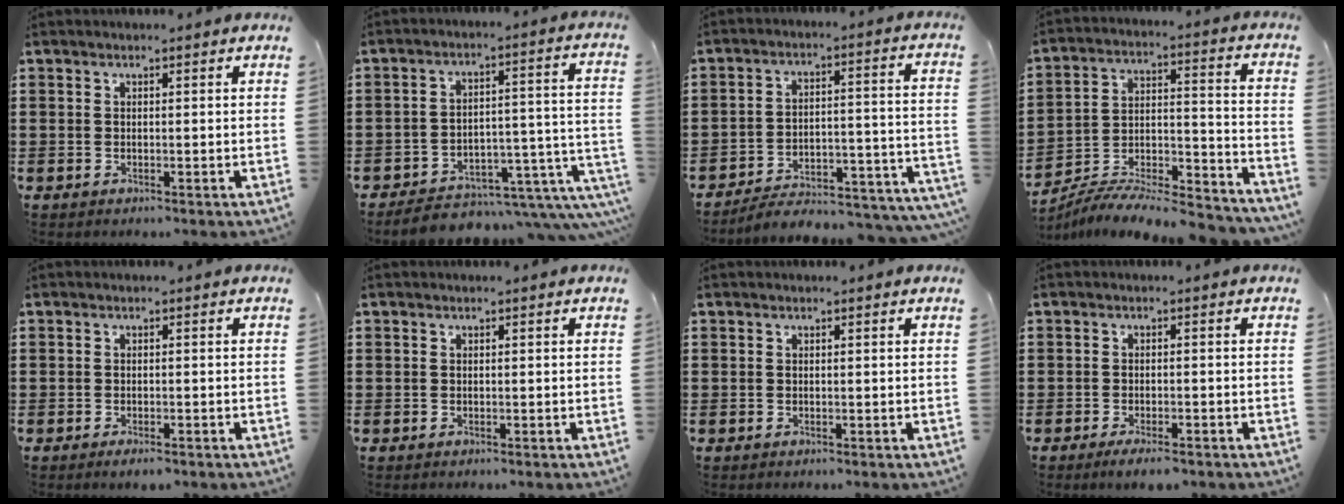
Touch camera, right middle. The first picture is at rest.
{"total": 6.0, "force": [-4.9, 1.9, 2.8], "torque": [-0.045, 0.002, -0.090]}
{"total": 4.6, "force": [-4.4, 0.6, 1.3], "torque": [-0.023, -0.006, -0.091]}
{"total": 7.6, "force": [-7.4, 0.3, 1.6], "torque": [-0.009, 0.008, -0.145]}
{"total": 1.1, "force": [-0.9, 0.2, 0.6], "torque": [-0.014, -0.006, -0.015]}
{"total": 0.0}
{"total": 0.0}
{"total": 2.1, "force": [-1.7, 0.3, 1.3], "torque": [-0.023, 0.000, -0.030]}